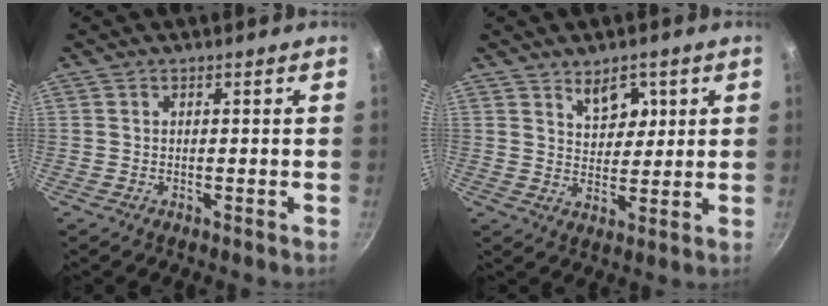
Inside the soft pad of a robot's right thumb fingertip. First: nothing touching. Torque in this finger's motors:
{"motor_torque": [-0.83, 1.04, 0.19, 0.00, 0.17]}